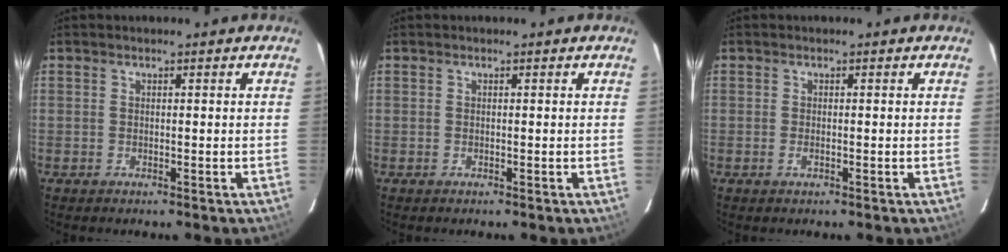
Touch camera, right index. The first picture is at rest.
{"total": 0.0}
{"total": 0.9, "force": [-0.4, 0.4, 0.7], "torque": [-0.016, 0.000, -0.007]}